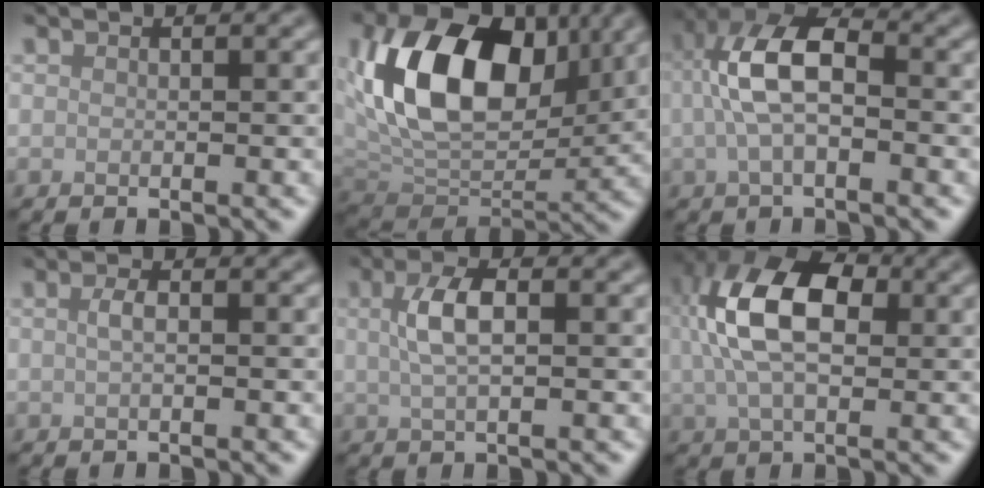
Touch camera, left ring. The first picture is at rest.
{"total": 13.6, "force": [3.6, 8.7, 9.8], "torque": [-0.169, 0.004, 0.057]}
{"total": 6.1, "force": [-0.3, 3.0, 5.3], "torque": [-0.111, 0.017, -0.014]}
{"total": 1.2, "force": [0.1, 0.4, 1.1], "torque": [-0.022, 0.004, 0.002]}
{"total": 3.4, "force": [0.7, 1.2, 3.1], "torque": [-0.062, 0.006, 0.010]}
{"total": 9.8, "force": [2.1, 5.7, 7.6], "torque": [-0.158, 0.015, 0.028]}